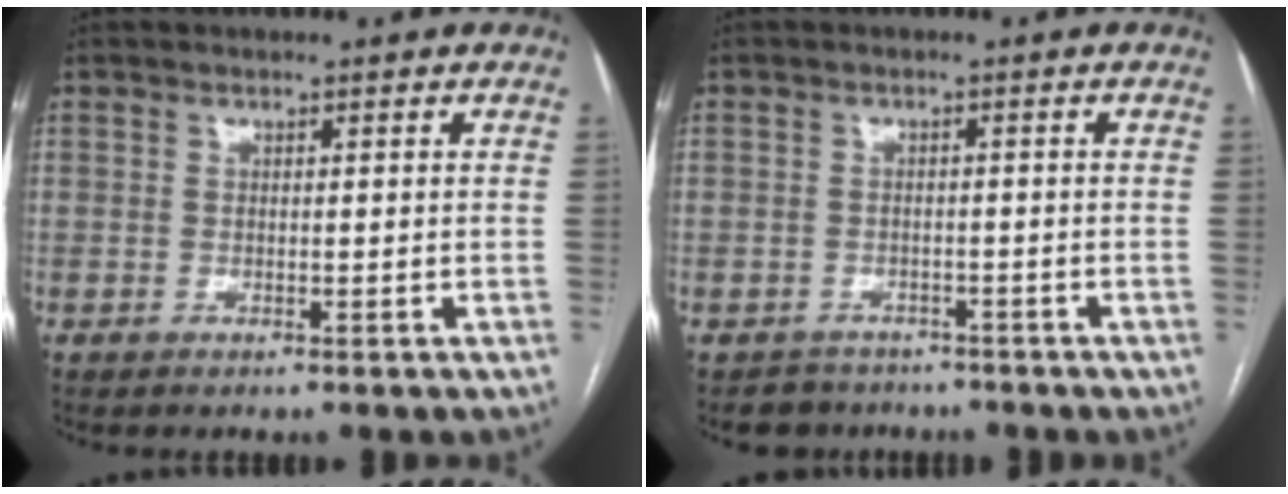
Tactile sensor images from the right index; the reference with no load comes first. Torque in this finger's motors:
{"motor_torque": [-0.35, -0.10, -0.97, -0.21]}